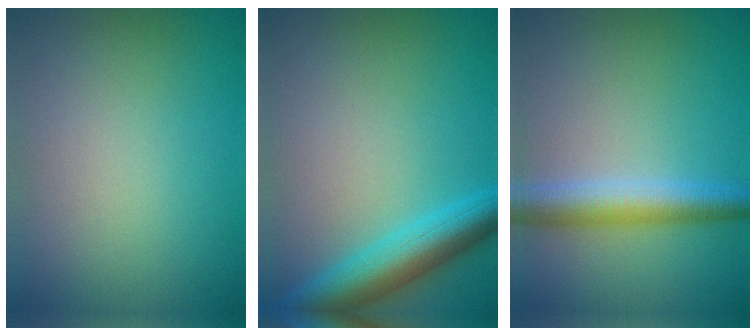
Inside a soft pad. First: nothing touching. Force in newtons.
{"total": 5.6, "press": 5.6, "slide": 0.2}
{"total": 4.2, "press": 4.2, "slide": 0.0}